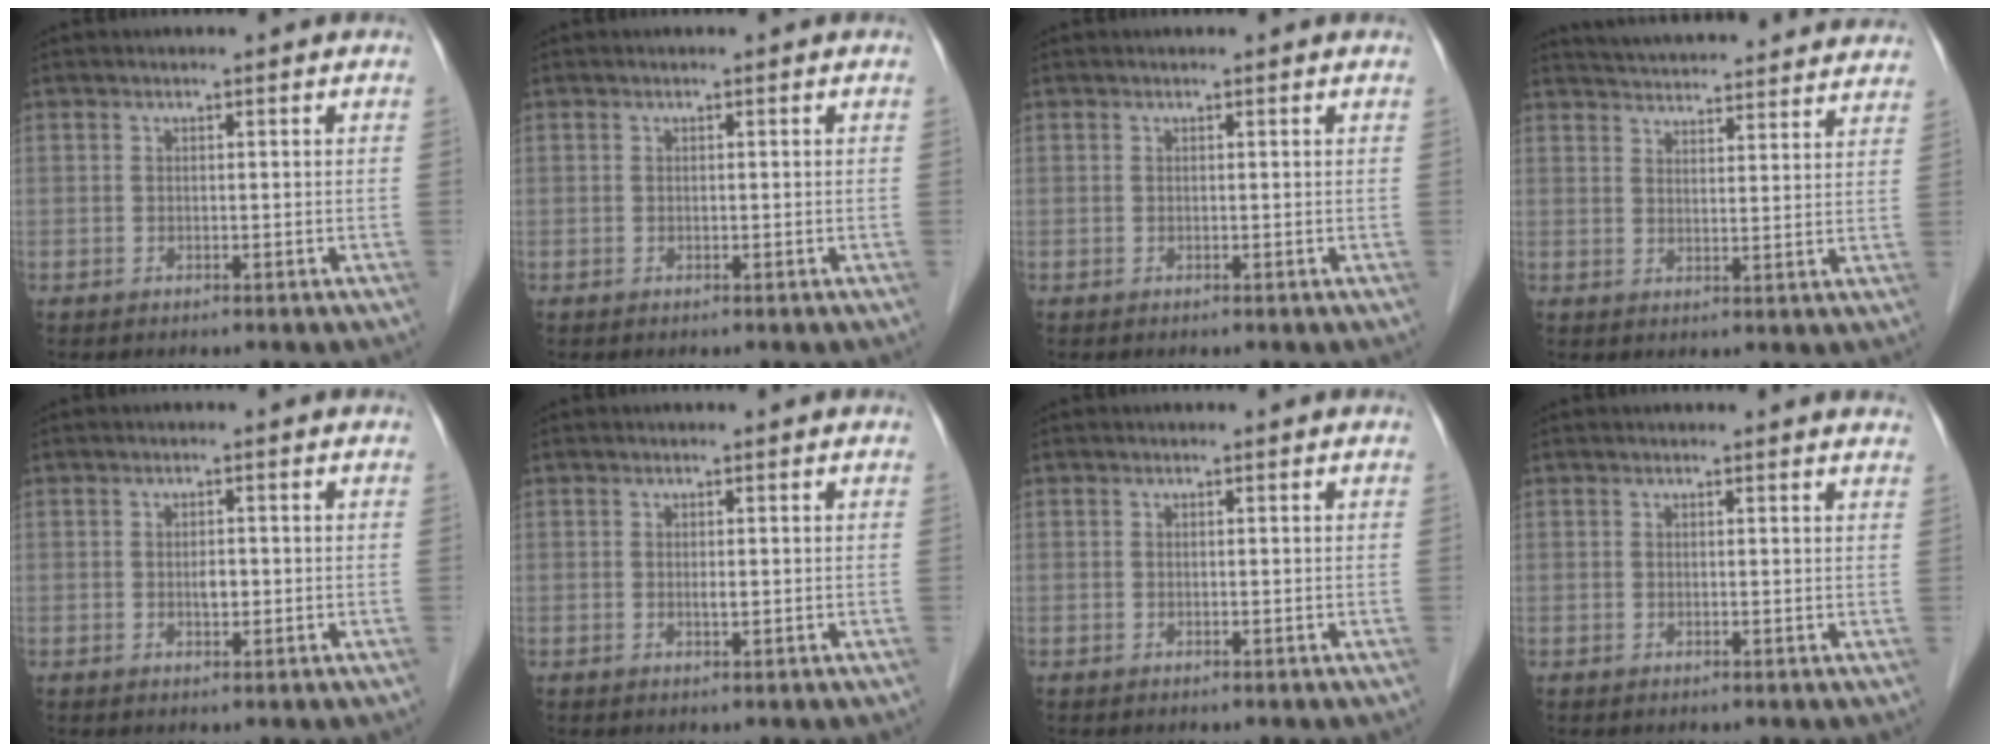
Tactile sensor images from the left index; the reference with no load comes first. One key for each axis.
{"total": 0.0}
{"total": 0.7, "fx": 0.7, "fy": 0.0, "fz": 0.2, "tx": -0.006, "ty": 0.004, "tz": 0.007}
{"total": 23.8, "fx": 22.5, "fy": 3.2, "fz": 7.0, "tx": -0.113, "ty": -0.012, "tz": 0.282}
{"total": 1.5, "fx": -0.2, "fy": 0.7, "fz": 1.3, "tx": -0.022, "ty": 0.001, "tz": -0.002}
{"total": 0.8, "fx": 0.1, "fy": 0.2, "fz": 0.7, "tx": -0.014, "ty": -0.002, "tz": 0.001}
{"total": 0.0}
{"total": 3.9, "fx": 3.8, "fy": 0.4, "fz": 1.0, "tx": -0.011, "ty": 0.004, "tz": 0.025}